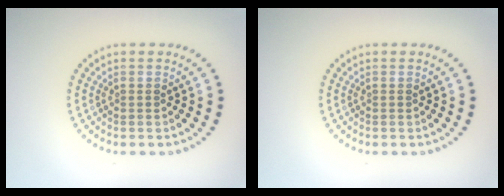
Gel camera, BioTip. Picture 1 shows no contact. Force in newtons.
{"total": 0.0}